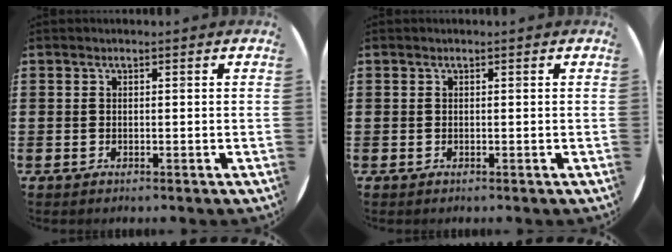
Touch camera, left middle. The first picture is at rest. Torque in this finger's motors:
{"motor_torque": [0.00, 0.00, 0.00, 0.00]}